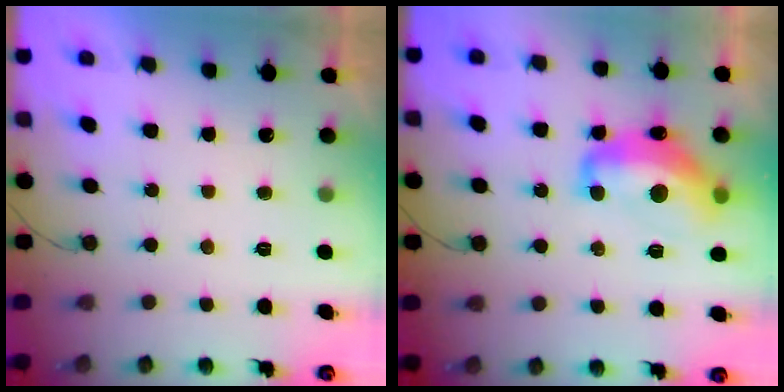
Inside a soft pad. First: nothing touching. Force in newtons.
{"total": 14.4, "press": 14.3, "slide": 1.1}